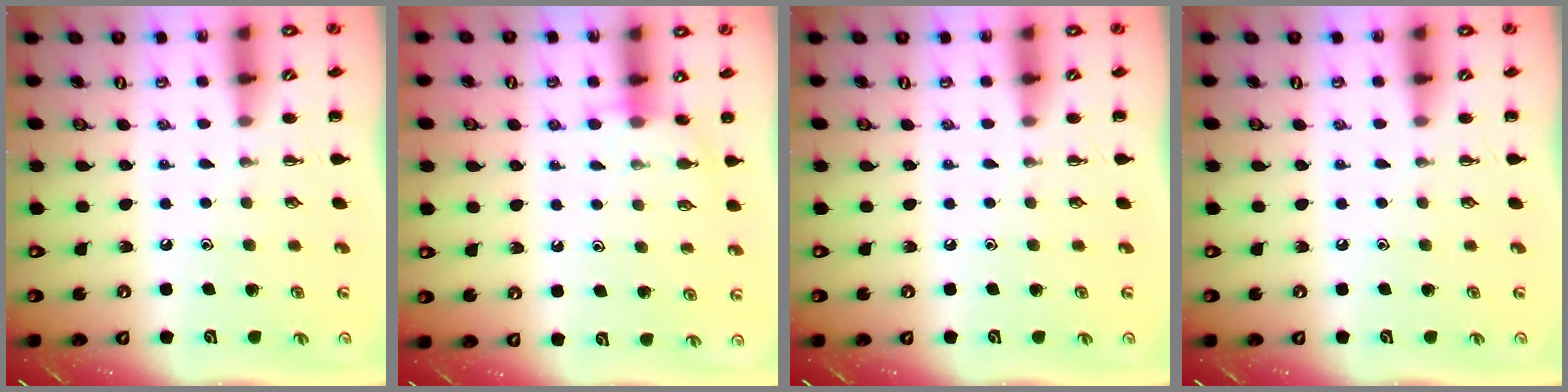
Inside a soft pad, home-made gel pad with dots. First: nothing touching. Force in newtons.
{"total": 6.3, "press": 6.2, "slide": 1.4}
{"total": 0.0}
{"total": 0.0}